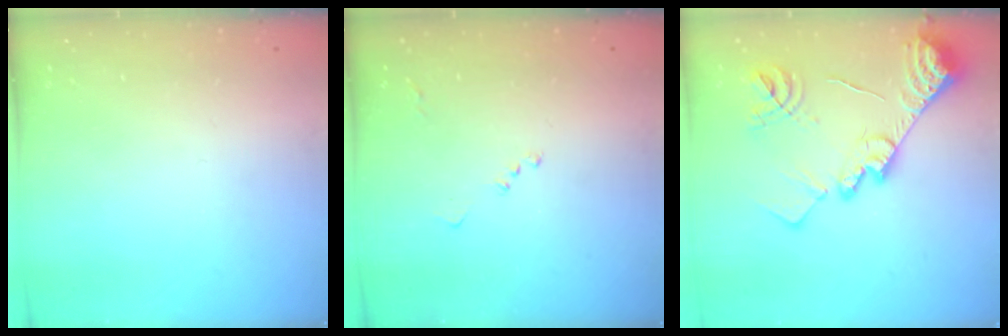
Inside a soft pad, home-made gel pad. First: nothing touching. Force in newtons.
{"total": 7.9, "press": 7.8, "slide": 1.0}
{"total": 20.4, "press": 20.4, "slide": 1.3}